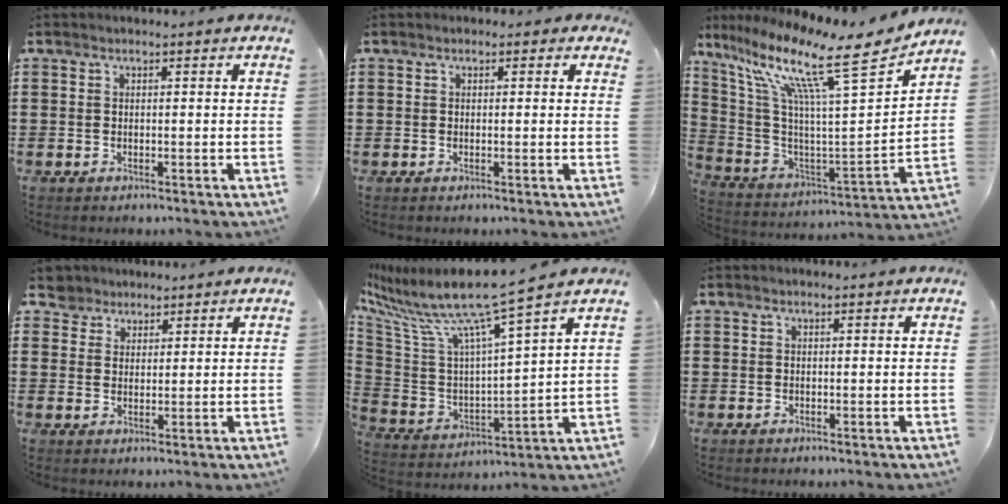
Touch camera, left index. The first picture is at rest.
{"total": 0.9, "force": [0.2, 0.8, 0.4], "torque": [-0.003, 0.005, 0.000]}
{"total": 14.5, "force": [9.9, 1.5, 10.5], "torque": [-0.219, -0.060, 0.150]}
{"total": 3.4, "force": [2.7, 2.1, -0.1], "torque": [-0.014, 0.007, 0.052]}
{"total": 10.3, "force": [8.4, -0.4, 5.9], "torque": [-0.152, -0.068, 0.133]}
{"total": 0.0}